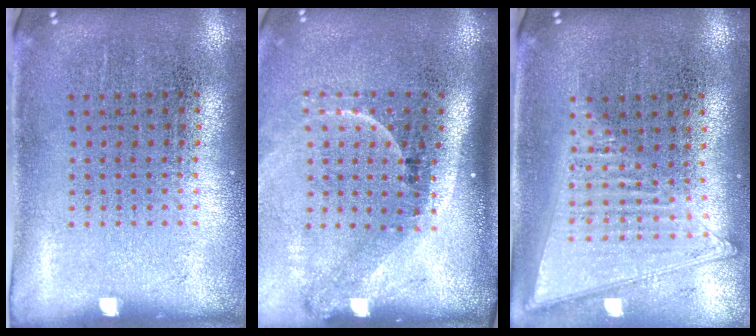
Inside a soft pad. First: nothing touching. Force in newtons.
{"total": 2.2, "press": 1.5, "slide": 1.7}
{"total": 1.4, "press": 1.3, "slide": 0.5}